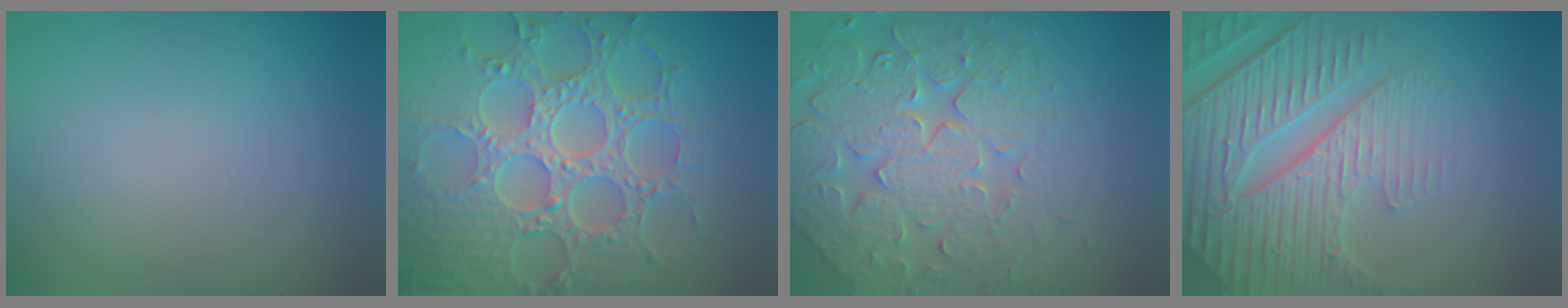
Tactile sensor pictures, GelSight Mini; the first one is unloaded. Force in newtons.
{"total": 8.8, "press": 6.4, "slide": 5.9}
{"total": 7.7, "press": 6.0, "slide": 4.7}
{"total": 7.0, "press": 5.4, "slide": 4.5}